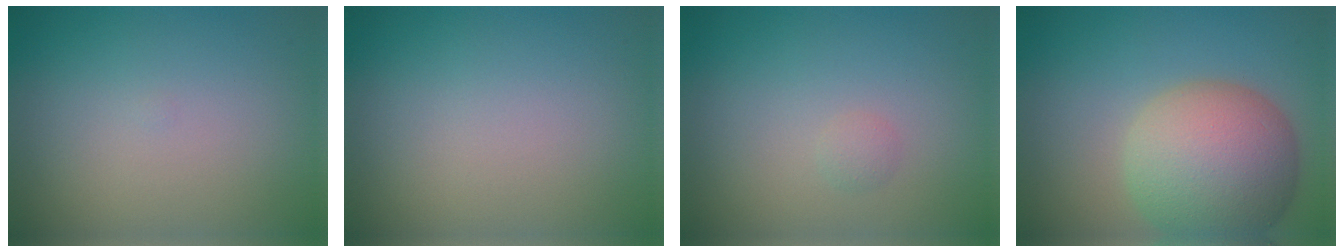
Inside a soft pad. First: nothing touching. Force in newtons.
{"total": 0.0}
{"total": 0.7, "press": 0.7, "slide": 0.0}
{"total": 10.1, "press": 10.0, "slide": 0.9}